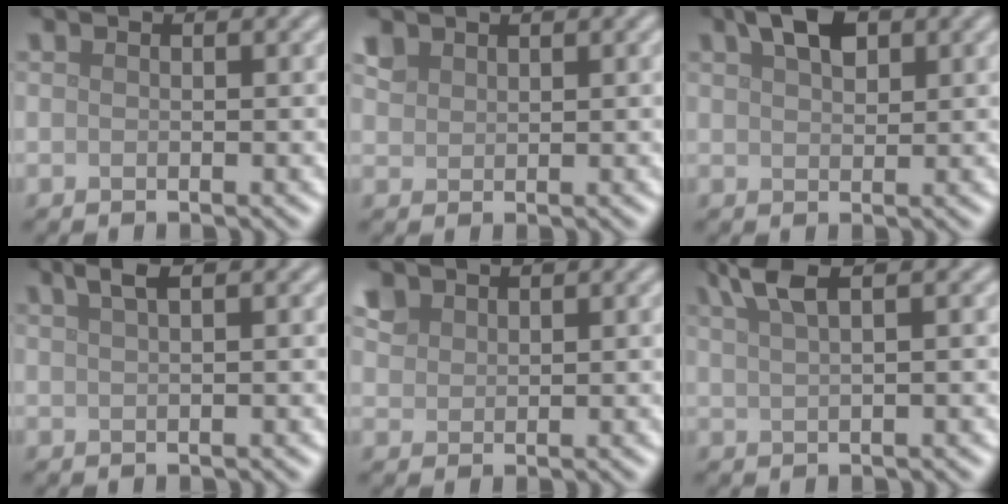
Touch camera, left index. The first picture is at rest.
{"total": 1.6, "force": [1.2, 1.0, 0.3], "torque": [-0.012, 0.005, 0.028]}
{"total": 3.5, "force": [1.9, 1.7, 2.3], "torque": [-0.043, 0.008, 0.035]}
{"total": 1.9, "force": [1.1, 0.5, 1.4], "torque": [-0.021, 0.005, 0.018]}
{"total": 2.0, "force": [1.4, 1.3, 0.5], "torque": [-0.017, 0.005, 0.030]}
{"total": 3.3, "force": [2.0, 0.9, 2.5], "torque": [-0.034, 0.012, 0.037]}